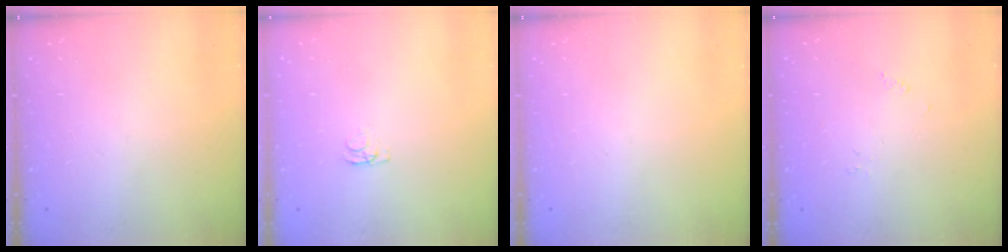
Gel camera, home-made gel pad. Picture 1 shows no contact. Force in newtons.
{"total": 1.2, "press": 1.1, "slide": 0.3}
{"total": 0.0}
{"total": 0.0}